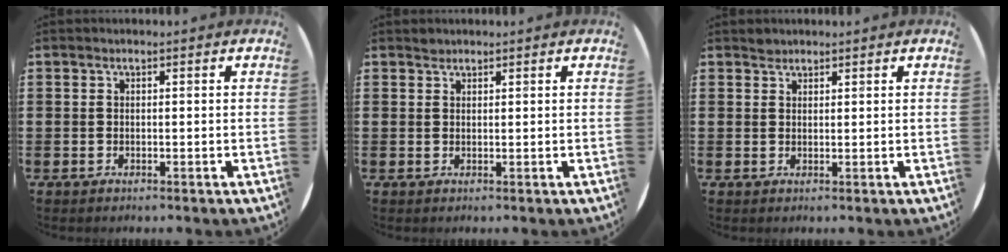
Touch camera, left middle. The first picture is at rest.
{"total": 0.7, "force": [0.7, 0.2, -0.1], "torque": [0.001, 0.003, 0.014]}
{"total": 1.1, "force": [1.0, 0.4, -0.1], "torque": [0.008, -0.002, 0.018]}